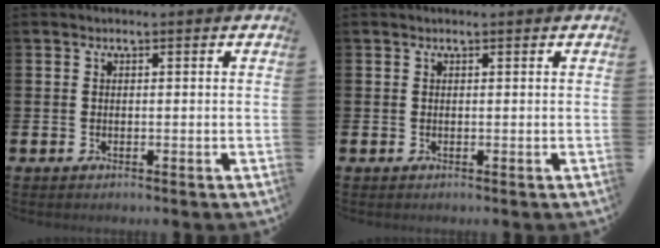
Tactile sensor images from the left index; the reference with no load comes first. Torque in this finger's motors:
{"motor_torque": [-0.25, 0.03, -0.31, -0.01]}